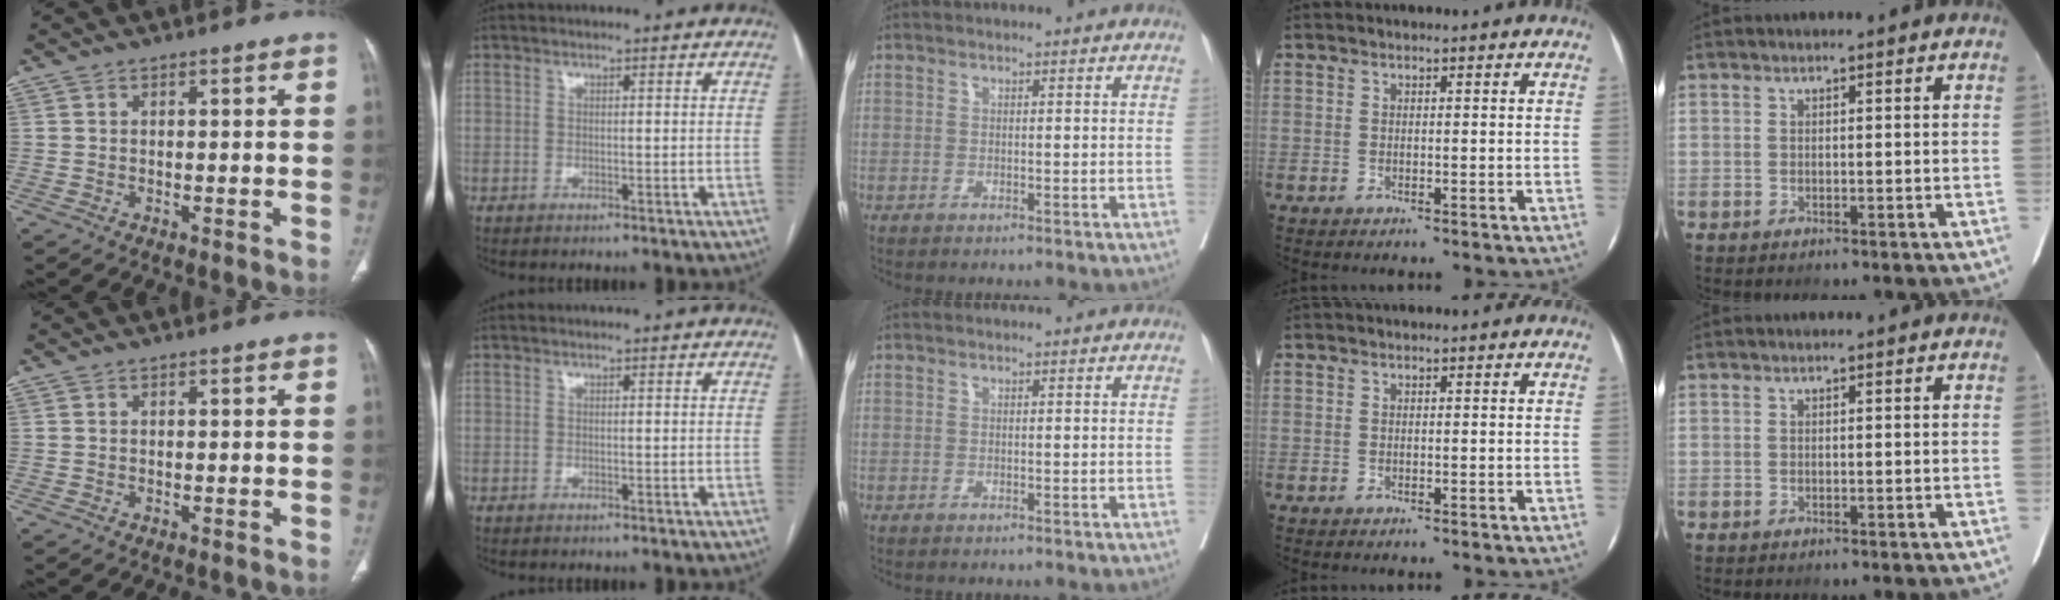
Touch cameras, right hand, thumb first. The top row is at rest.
{}